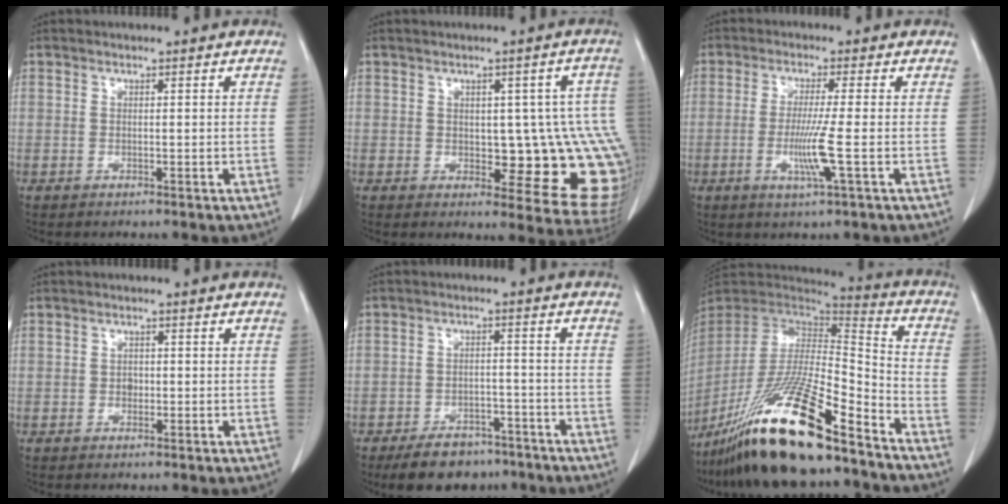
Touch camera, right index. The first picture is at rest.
{"total": 12.8, "force": [-0.8, 4.9, 11.7], "torque": [-0.096, 0.009, 0.001]}
{"total": 6.1, "force": [-1.4, -1.0, 5.8], "torque": [-0.114, -0.018, -0.032]}
{"total": 1.1, "force": [-0.2, 0.9, 0.6], "torque": [-0.009, 0.003, -0.004]}
{"total": 8.6, "force": [-6.6, 4.4, 3.1], "torque": [-0.049, 0.003, -0.100]}
{"total": 24.0, "force": [-17.0, 2.5, 16.8], "torque": [-0.316, -0.047, -0.306]}